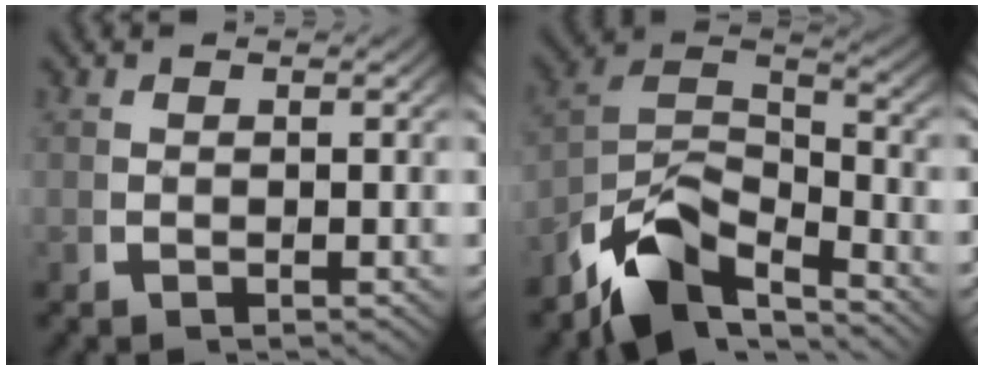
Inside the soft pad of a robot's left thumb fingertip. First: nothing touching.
{"total": 10.1, "force": [-4.1, 6.3, 6.7], "torque": [-0.136, -0.036, -0.064]}